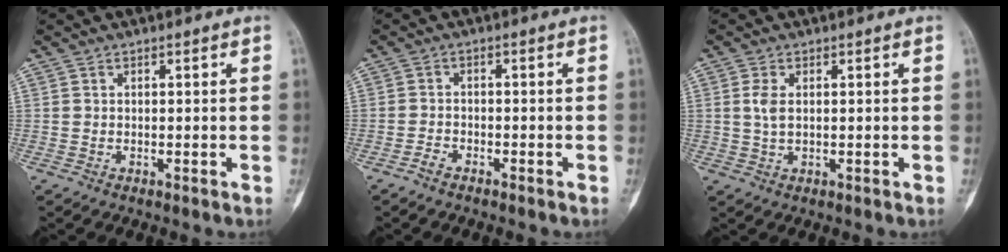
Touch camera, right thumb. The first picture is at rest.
{"total": 1.5, "force": [-1.3, 0.4, 0.6], "torque": [-0.019, 0.008, -0.026]}
{"total": 3.0, "force": [0.5, 1.5, 2.5], "torque": [-0.058, -0.002, 0.010]}